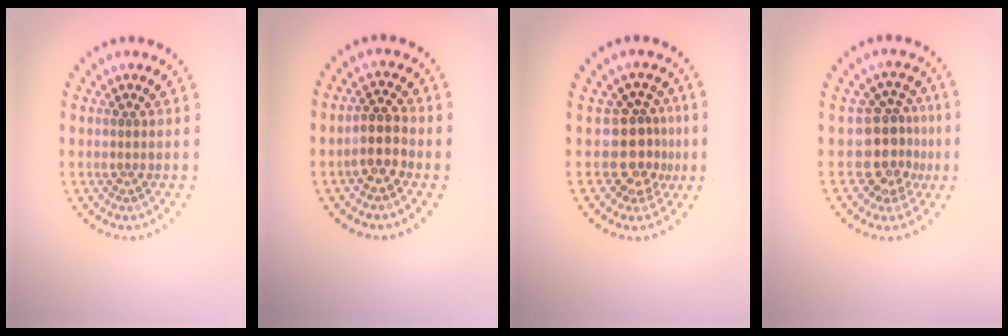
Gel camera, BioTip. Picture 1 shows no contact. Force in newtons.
{"total": 2.9, "press": 2.6, "slide": 1.2}
{"total": 3.5, "press": 2.6, "slide": 2.4}
{"total": 4.1, "press": 3.4, "slide": 2.3}